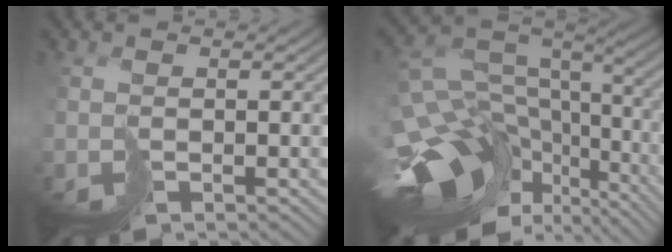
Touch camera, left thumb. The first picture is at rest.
{"total": 16.7, "force": [-8.5, 10.4, 9.9], "torque": [-0.200, -0.007, -0.113]}